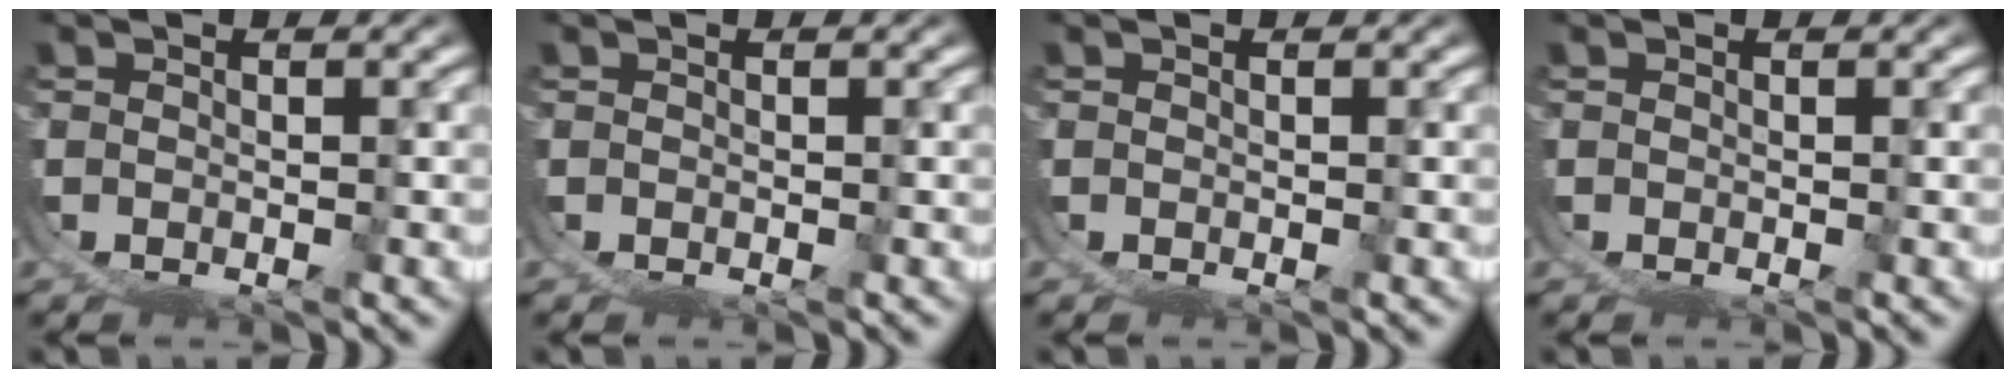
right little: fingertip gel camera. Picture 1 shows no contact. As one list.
[{"total": 0.0}, {"total": 0.0}, {"total": 0.0}]